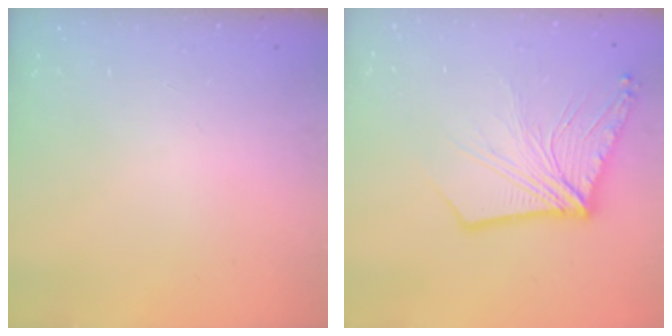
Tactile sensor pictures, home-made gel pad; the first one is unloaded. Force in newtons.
{"total": 15.9, "press": 15.9, "slide": 1.3}